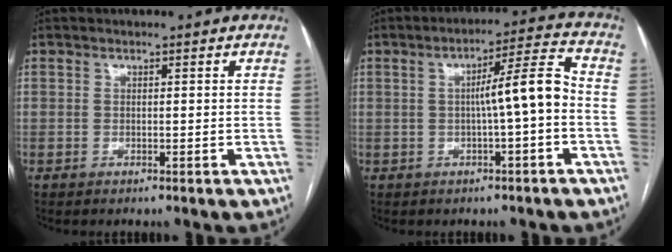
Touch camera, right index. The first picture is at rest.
{"total": 7.5, "force": [-0.9, 0.0, 7.4], "torque": [-0.111, 0.021, -0.013]}